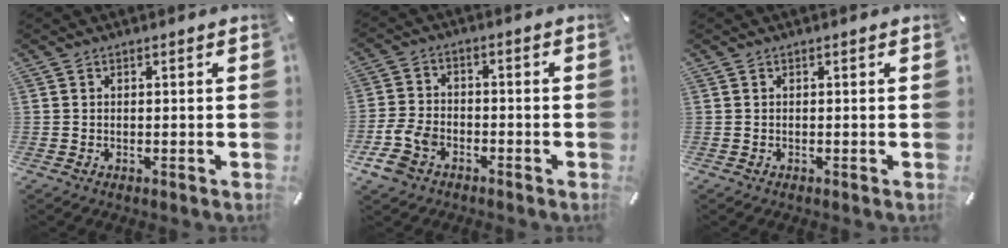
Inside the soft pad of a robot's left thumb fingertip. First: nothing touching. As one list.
[{"total": 7.7, "force": [-4.1, 5.4, 3.8], "torque": [-0.089, 0.016, -0.078]}, {"total": 0.0}]